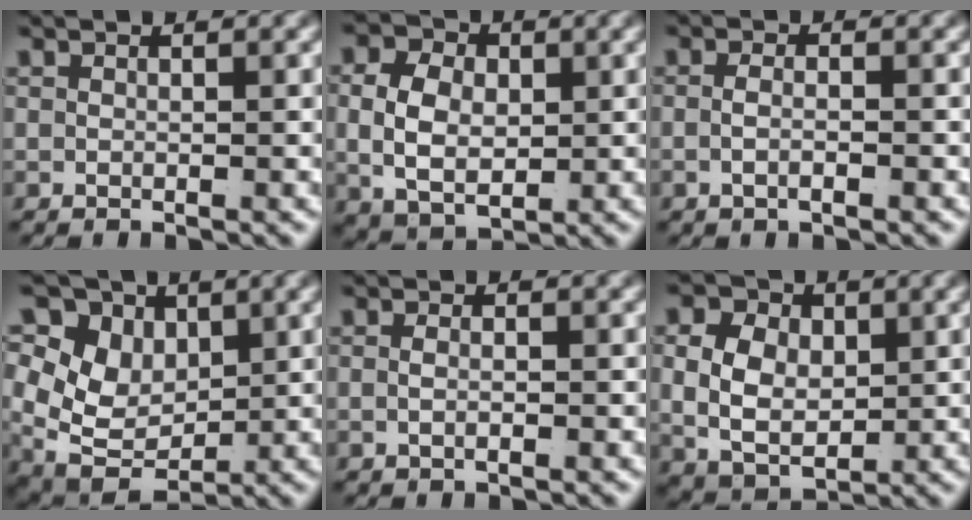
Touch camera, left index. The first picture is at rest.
{"total": 6.8, "force": [-0.4, 5.2, 4.4], "torque": [-0.092, -0.017, 0.003]}
{"total": 1.6, "force": [-1.0, 0.2, 1.3], "torque": [-0.033, -0.010, -0.013]}
{"total": 11.2, "force": [0.3, 9.3, 6.2], "torque": [-0.133, -0.038, 0.013]}
{"total": 1.1, "force": [-0.7, 0.1, 0.9], "torque": [-0.023, -0.008, -0.007]}
{"total": 7.7, "force": [-0.2, 6.2, 4.5], "torque": [-0.101, -0.028, 0.006]}